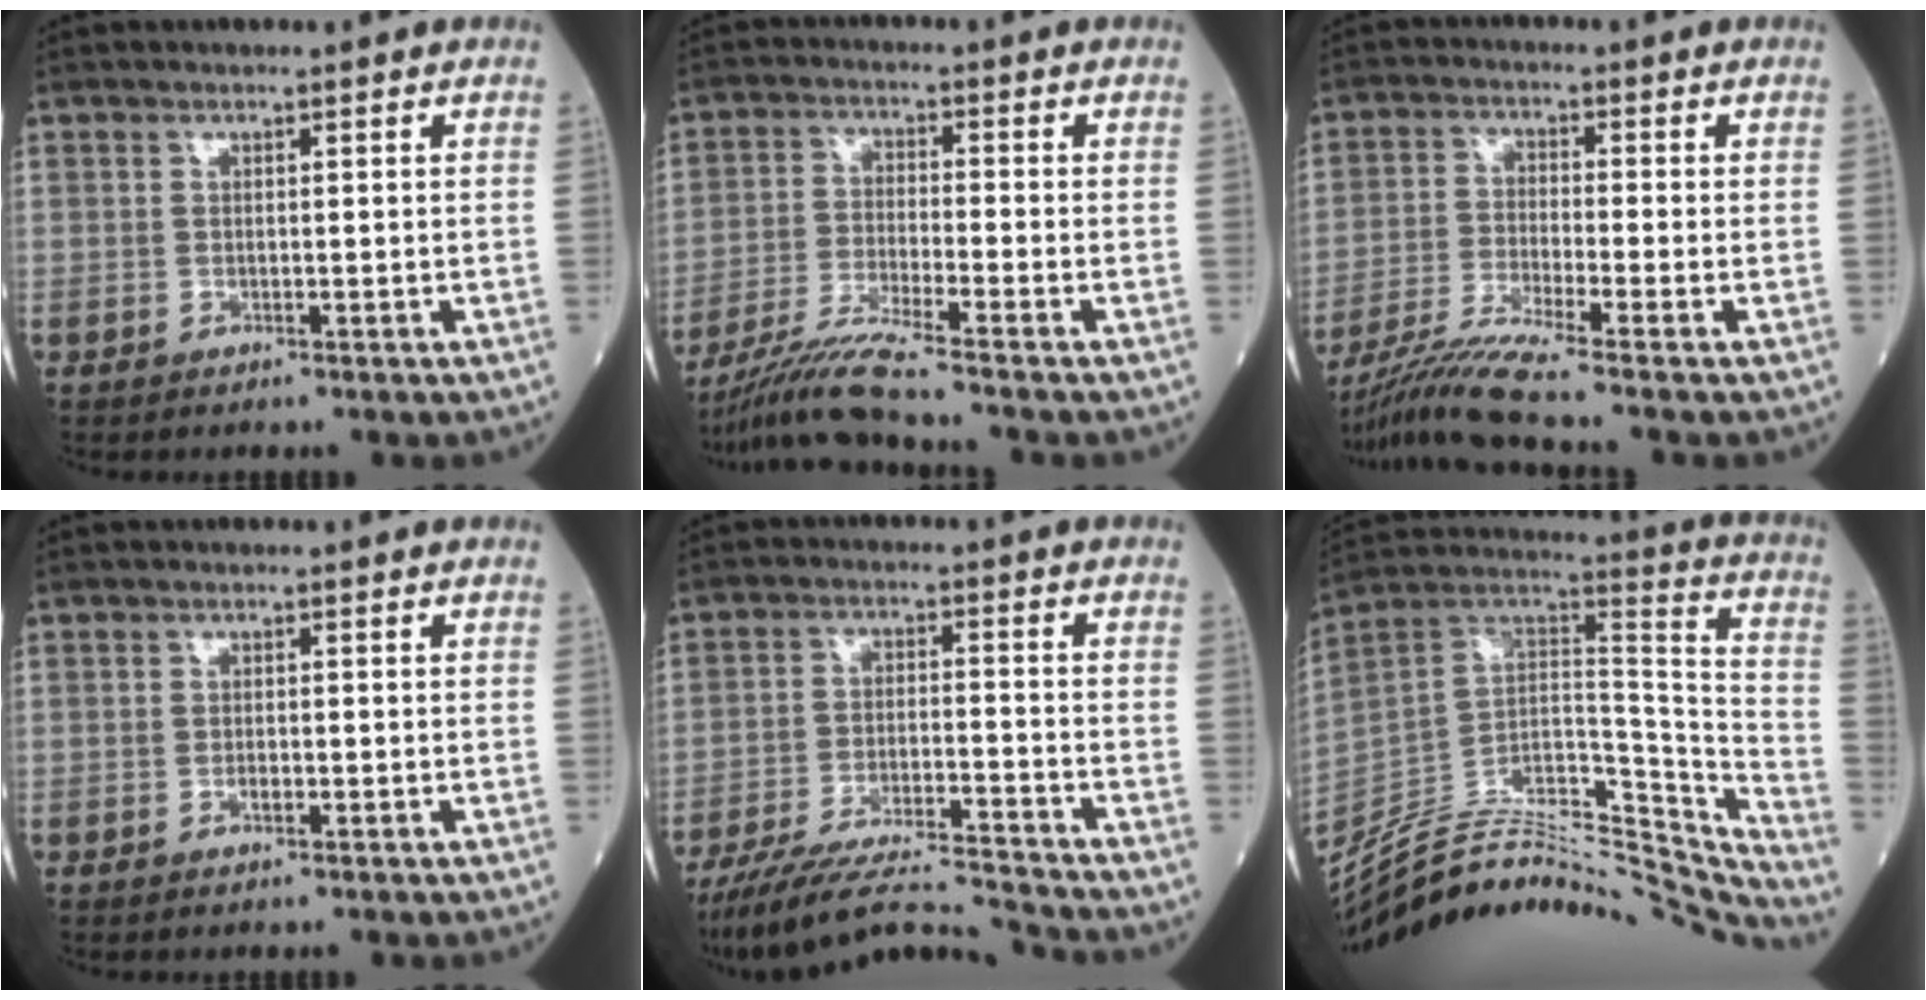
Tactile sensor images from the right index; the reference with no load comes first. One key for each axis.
{"total": 7.4, "fx": -6.4, "fy": -1.9, "fz": 3.3, "tx": -0.070, "ty": -0.028, "tz": -0.125}
{"total": 7.8, "fx": -6.5, "fy": -2.2, "fz": 3.7, "tx": -0.077, "ty": -0.028, "tz": -0.125}
{"total": 1.2, "fx": -0.5, "fy": 0.4, "fz": 1.0, "tx": -0.020, "ty": 0.000, "tz": -0.008}
{"total": 13.7, "fx": -12.9, "fy": -0.7, "fz": 4.6, "tx": -0.076, "ty": -0.003, "tz": -0.221}
{"total": 34.2, "fx": -31.5, "fy": 5.4, "fz": 12.1, "tx": -0.157, "ty": 0.000, "tz": -0.463}